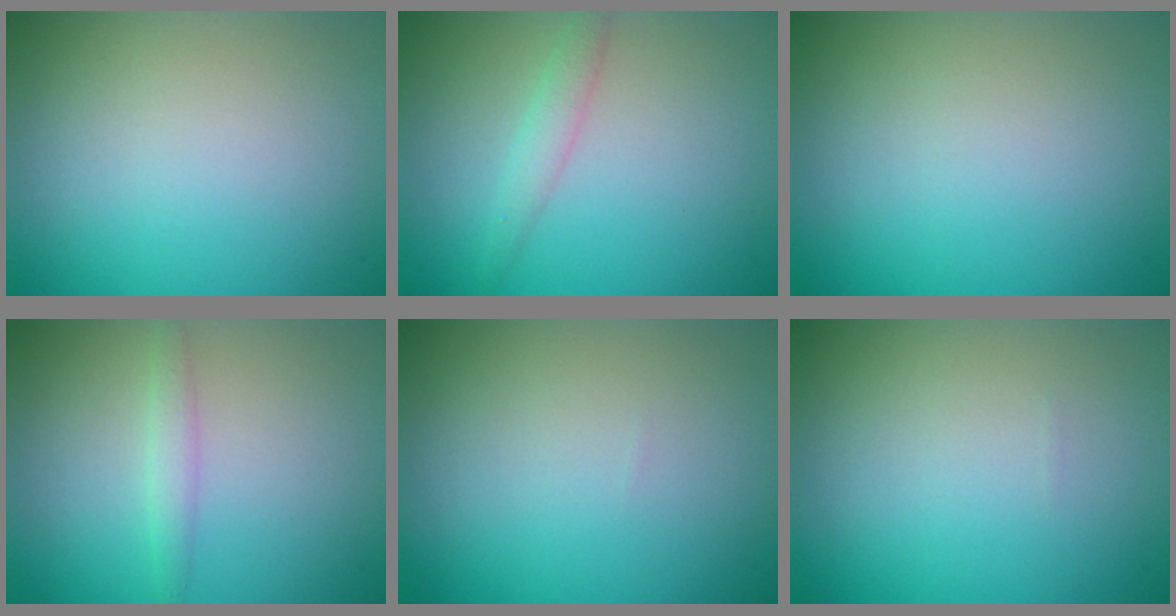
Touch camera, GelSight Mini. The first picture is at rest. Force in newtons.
{"total": 1.6, "press": 1.6, "slide": 0.0}
{"total": 0.0}
{"total": 1.3, "press": 1.3, "slide": 0.1}
{"total": 0.0}
{"total": 0.0}